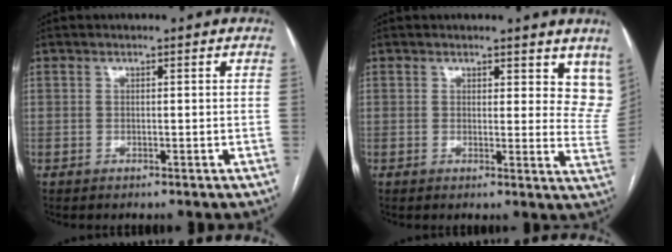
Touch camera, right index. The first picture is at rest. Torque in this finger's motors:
{"motor_torque": [-0.08, 0.12, 0.02, 0.00]}